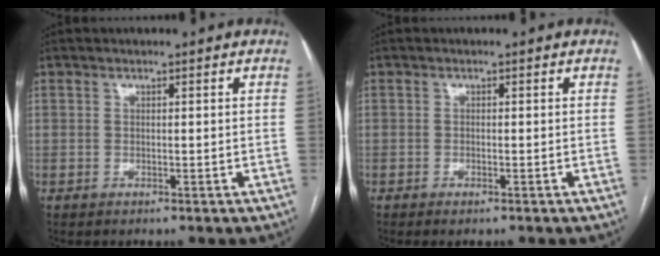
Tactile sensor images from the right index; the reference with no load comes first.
{"total": 1.2, "force": [-0.9, 0.2, 0.9], "torque": [-0.018, -0.002, -0.011]}